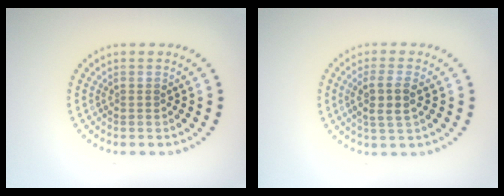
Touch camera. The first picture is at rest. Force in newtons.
{"total": 2.9, "press": 2.6, "slide": 1.2}